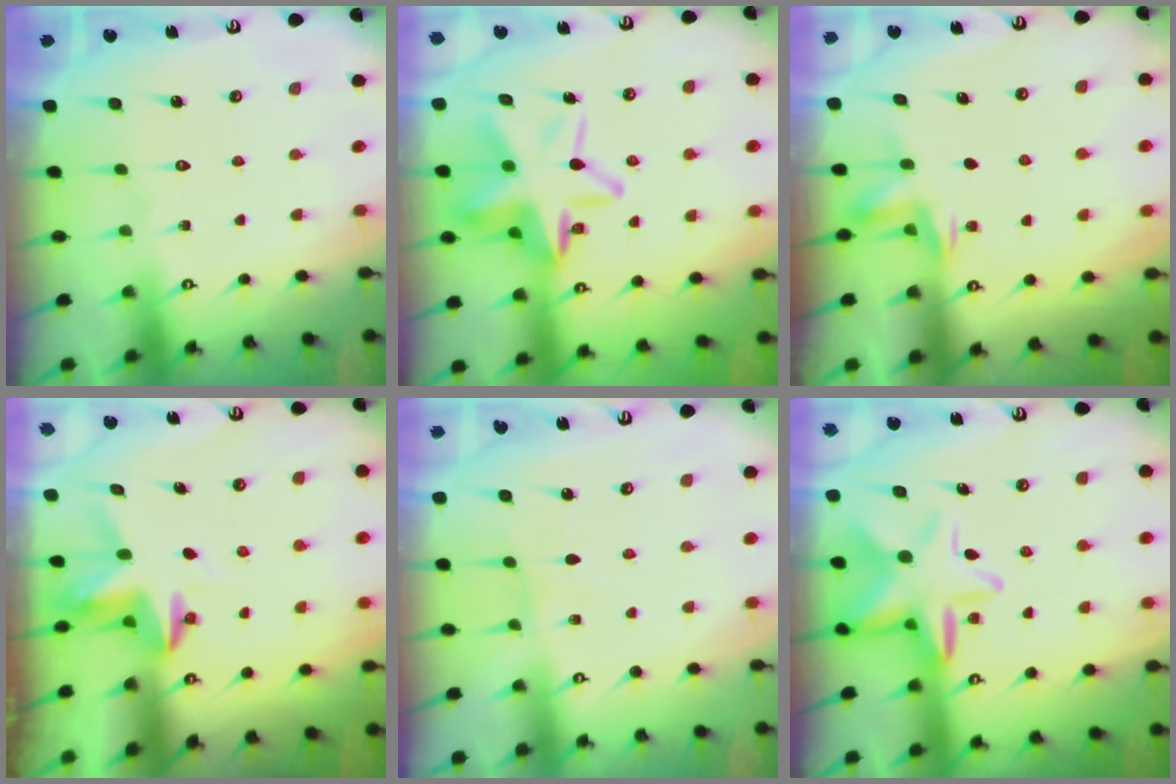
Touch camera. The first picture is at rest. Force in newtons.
{"total": 15.6, "press": 15.4, "slide": 2.6}
{"total": 3.1, "press": 3.0, "slide": 0.4}
{"total": 3.8, "press": 3.8, "slide": 0.3}
{"total": 3.0, "press": 3.0, "slide": 0.4}
{"total": 10.7, "press": 10.5, "slide": 1.8}